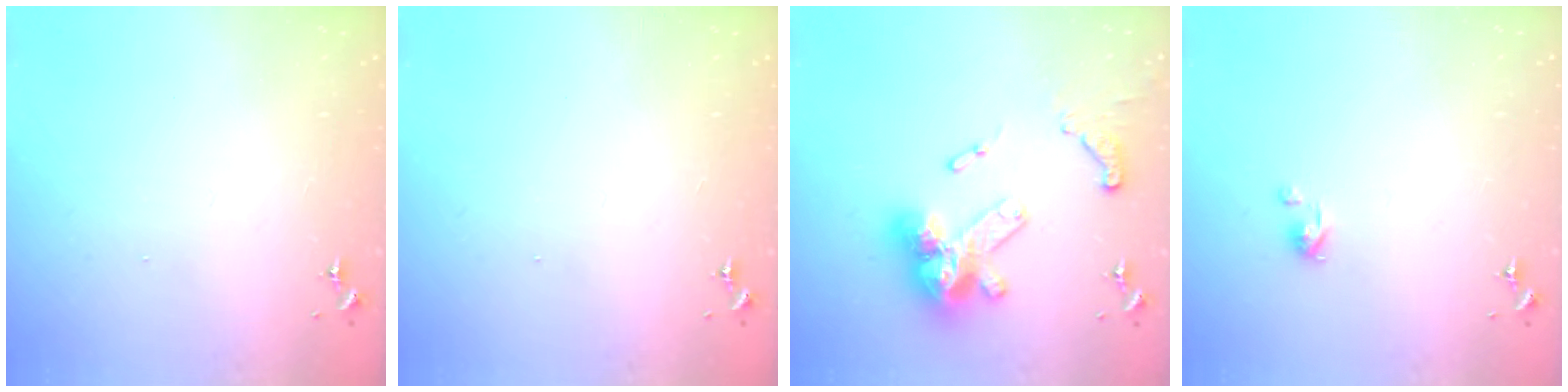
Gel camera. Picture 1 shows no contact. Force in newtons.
{"total": 0.0}
{"total": 18.7, "press": 18.6, "slide": 1.5}
{"total": 3.7, "press": 3.6, "slide": 0.3}